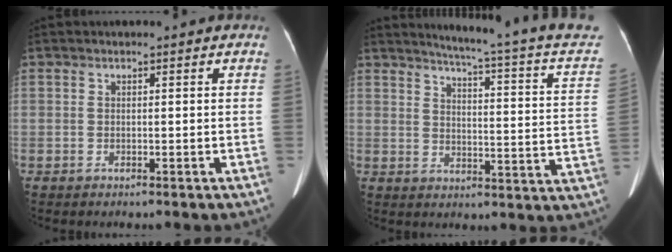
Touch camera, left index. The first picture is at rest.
{"total": 20.4, "force": [18.2, -1.1, 9.3], "torque": [-0.134, -0.086, 0.203]}